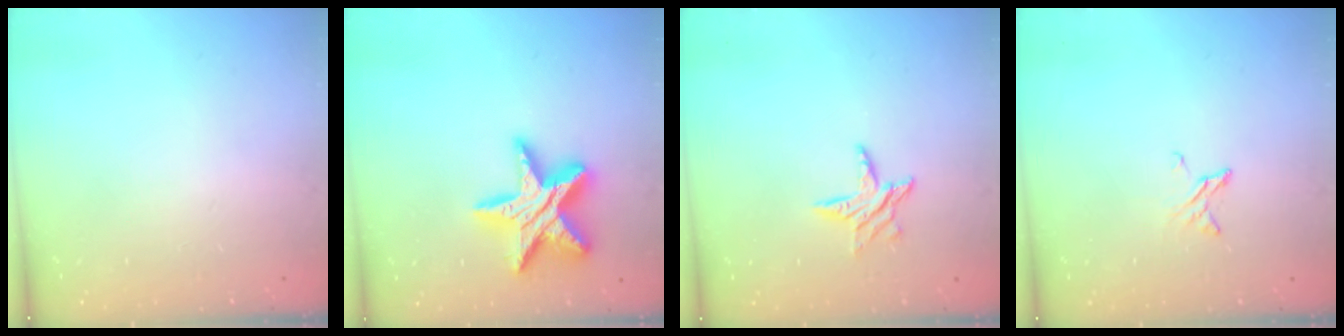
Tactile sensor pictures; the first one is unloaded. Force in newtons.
{"total": 17.9, "press": 17.9, "slide": 1.1}
{"total": 6.8, "press": 6.8, "slide": 0.2}
{"total": 2.9, "press": 2.9, "slide": 0.3}